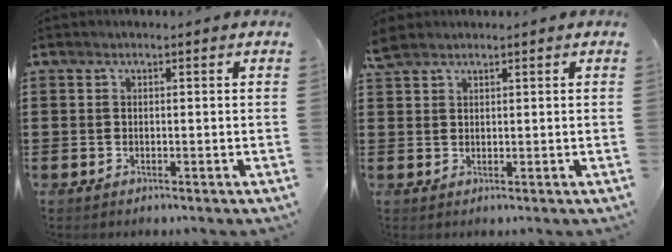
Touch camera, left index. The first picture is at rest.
{"total": 2.4, "force": [2.0, 1.0, 0.9], "torque": [-0.024, 0.004, 0.039]}